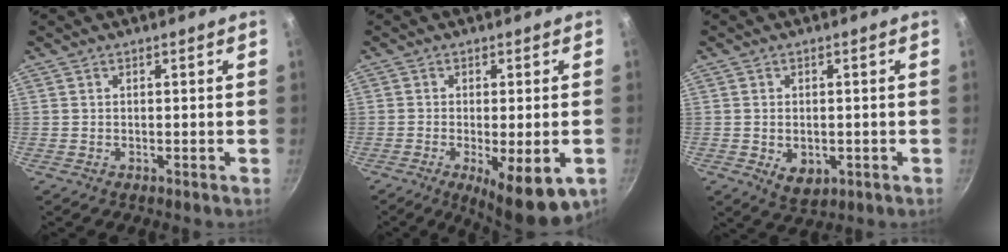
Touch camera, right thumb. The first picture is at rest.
{"total": 12.3, "force": [-4.9, 4.1, 10.5], "torque": [-0.139, -0.010, -0.062]}
{"total": 4.8, "force": [-1.2, 3.2, 3.4], "torque": [-0.044, 0.000, -0.007]}